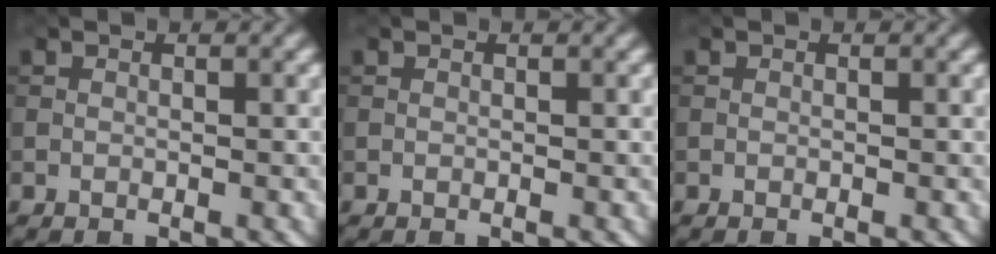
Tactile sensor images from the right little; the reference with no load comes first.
{"total": 0.0}
{"total": 0.6, "force": [-0.2, 0.2, 0.5], "torque": [-0.009, 0.000, -0.004]}